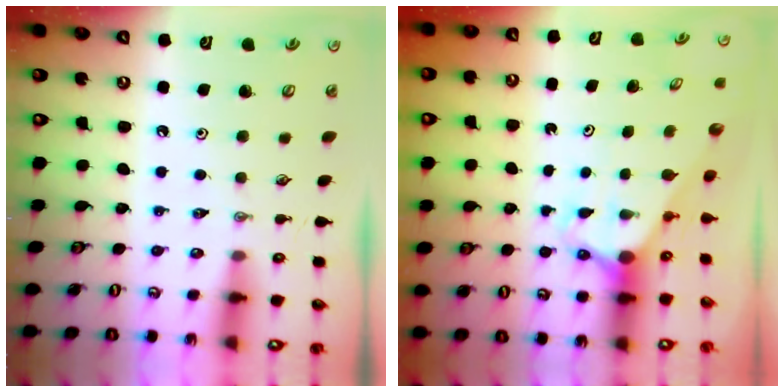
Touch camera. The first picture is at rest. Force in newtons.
{"total": 2.7, "press": 2.7, "slide": 0.0}